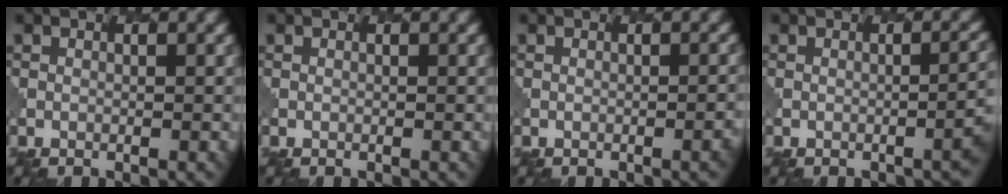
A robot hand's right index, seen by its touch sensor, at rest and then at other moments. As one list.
[{"total": 0.0}, {"total": 1.1, "force": [-0.5, 0.3, 1.0], "torque": [-0.009, 0.003, -0.009]}, {"total": 2.6, "force": [-0.9, 1.0, 2.3], "torque": [-0.010, 0.006, -0.013]}]